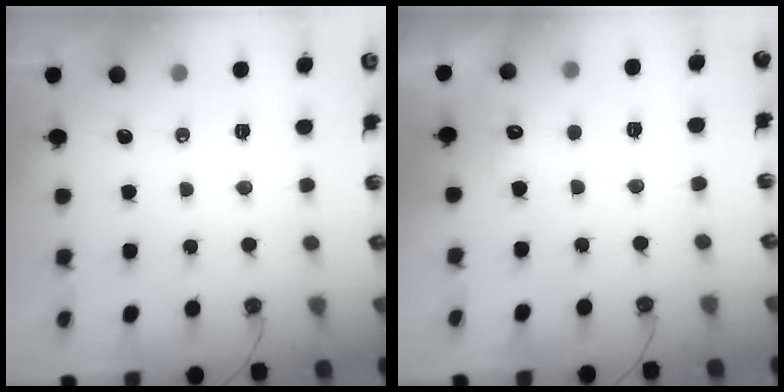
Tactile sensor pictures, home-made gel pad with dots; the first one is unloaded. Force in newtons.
{"total": 3.8, "press": 3.6, "slide": 1.1}